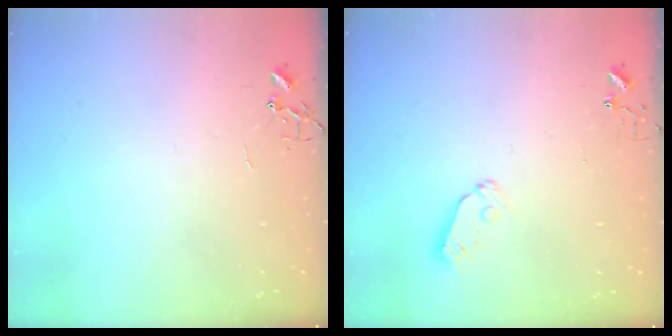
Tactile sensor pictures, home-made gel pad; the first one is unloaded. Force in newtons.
{"total": 5.5, "press": 5.5, "slide": 0.6}